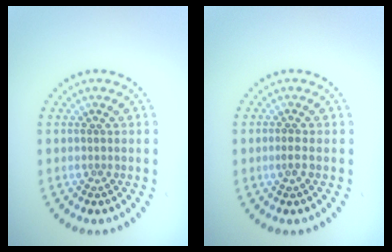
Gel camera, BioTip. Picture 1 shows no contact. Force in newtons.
{"total": 0.9, "press": 0.8, "slide": 0.4}